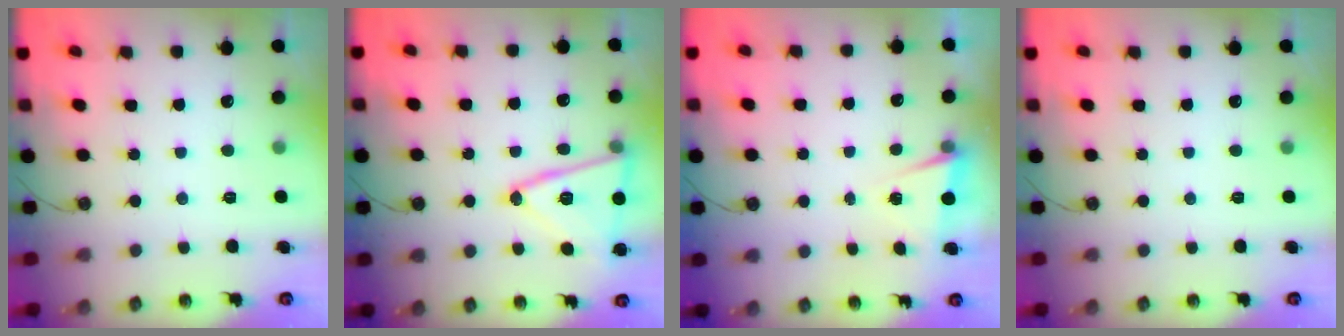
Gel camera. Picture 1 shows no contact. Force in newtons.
{"total": 15.7, "press": 15.5, "slide": 2.5}
{"total": 2.3, "press": 2.0, "slide": 1.1}
{"total": 0.0}